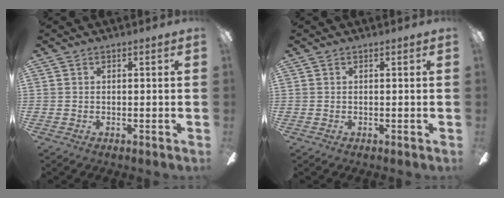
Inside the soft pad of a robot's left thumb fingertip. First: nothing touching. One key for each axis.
{"total": 0.0}